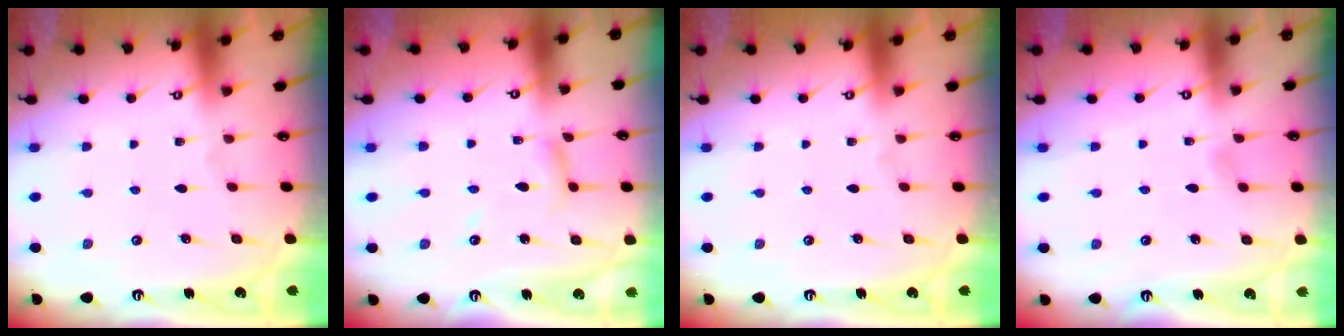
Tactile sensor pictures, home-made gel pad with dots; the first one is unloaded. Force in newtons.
{"total": 6.0, "press": 6.0, "slide": 0.5}
{"total": 0.0}
{"total": 3.1, "press": 3.1, "slide": 0.3}